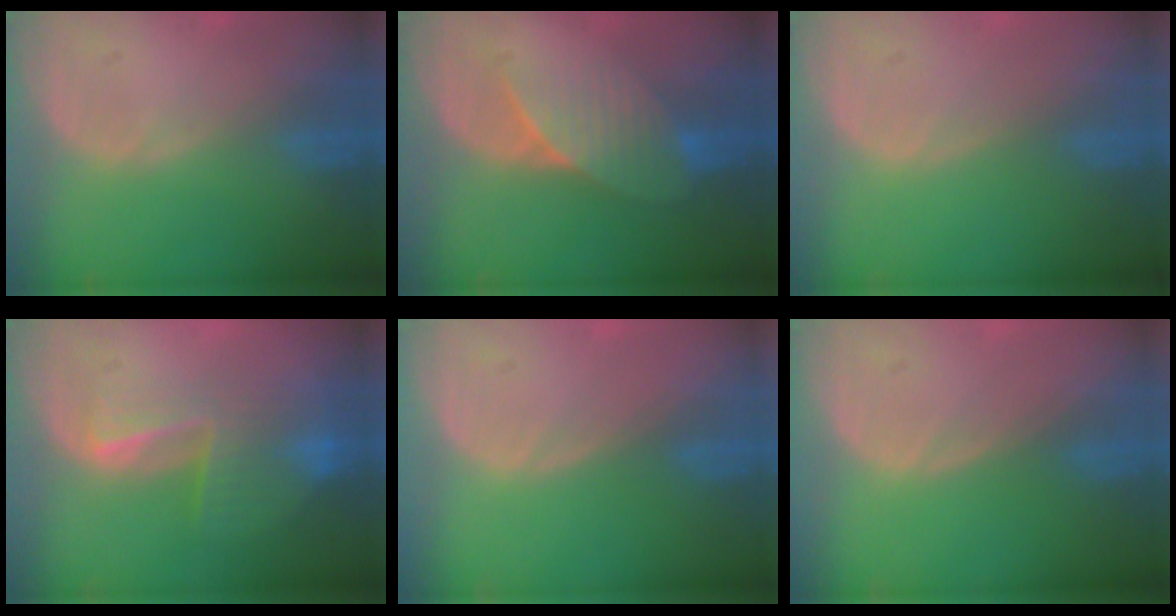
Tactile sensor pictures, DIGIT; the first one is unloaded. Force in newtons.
{"total": 7.1, "press": 6.5, "slide": 2.8}
{"total": 0.0}
{"total": 7.8, "press": 6.9, "slide": 3.7}
{"total": 0.0}
{"total": 0.0}